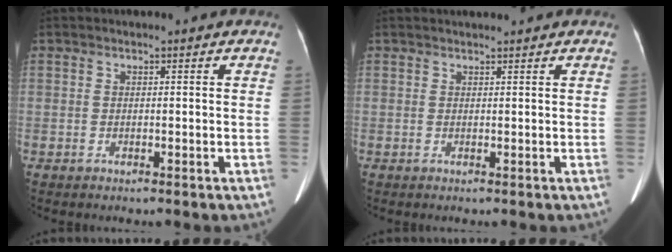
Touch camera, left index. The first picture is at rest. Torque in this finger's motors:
{"motor_torque": [0.20, -0.27, 0.02, 0.03]}